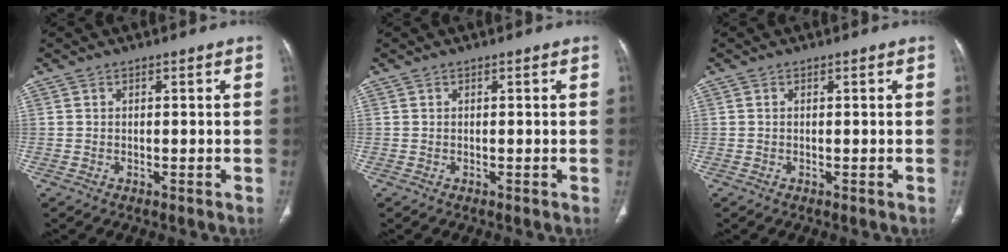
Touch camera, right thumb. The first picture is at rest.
{"total": 0.0}
{"total": 0.0}